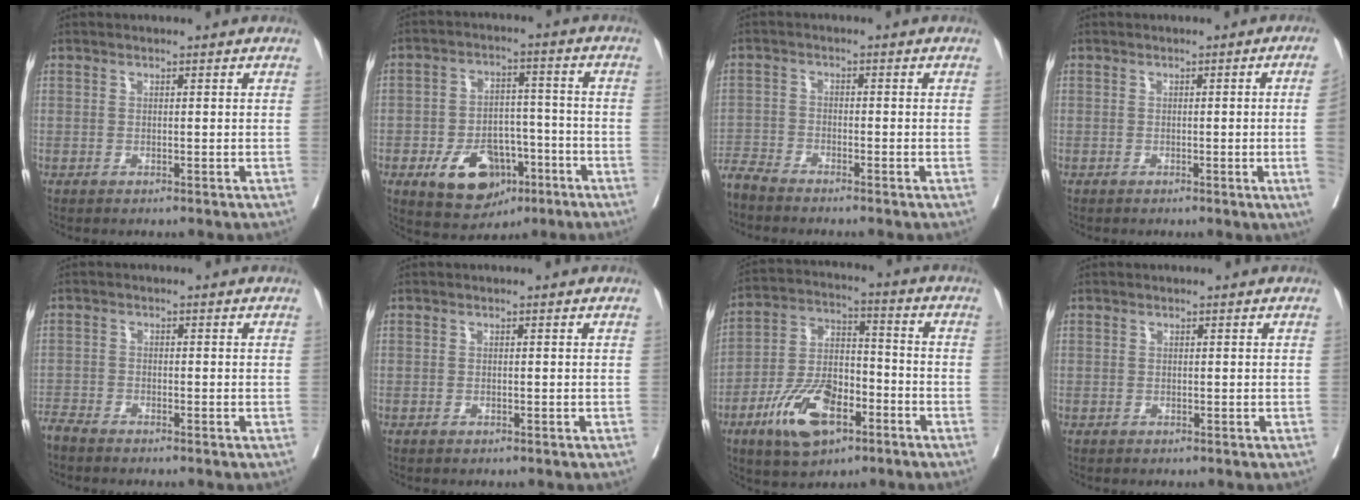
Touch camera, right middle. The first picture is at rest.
{"total": 11.3, "force": [-5.4, 7.0, 7.0], "torque": [-0.112, 0.010, -0.078]}
{"total": 4.1, "force": [-4.1, -0.1, 0.7], "torque": [-0.006, -0.015, -0.081]}
{"total": 5.9, "force": [-0.7, -2.2, 5.4], "torque": [-0.068, -0.015, -0.005]}
{"total": 2.6, "force": [-2.5, 0.2, 0.6], "torque": [-0.010, -0.008, -0.049]}
{"total": 0.0}
{"total": 13.0, "force": [-6.6, 5.8, 9.5], "torque": [-0.189, 0.003, -0.116]}
{"total": 0.0}